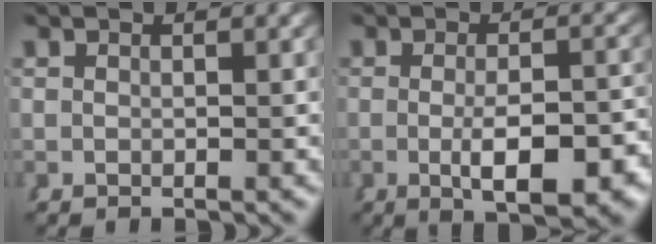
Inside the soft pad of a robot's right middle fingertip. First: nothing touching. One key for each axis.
{"total": 6.0, "fx": -2.4, "fy": 1.9, "fz": 5.2, "tx": -0.075, "ty": -0.016, "tz": -0.029}